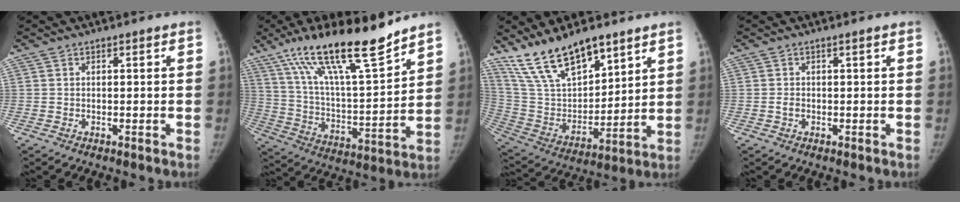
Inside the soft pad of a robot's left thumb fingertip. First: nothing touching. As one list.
[{"total": 21.6, "force": [15.8, 4.1, 14.2], "torque": [-0.224, -0.071, 0.280]}, {"total": 17.5, "force": [13.2, 6.7, 9.3], "torque": [-0.131, -0.066, 0.258]}, {"total": 0.9, "force": [-0.1, 0.6, 0.6], "torque": [-0.005, 0.004, 0.000]}]